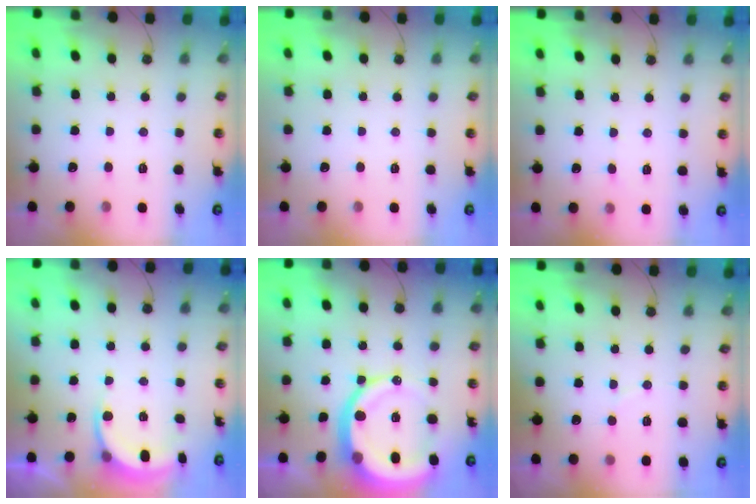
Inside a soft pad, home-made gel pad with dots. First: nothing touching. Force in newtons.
{"total": 0.0}
{"total": 3.9, "press": 3.9, "slide": 0.5}
{"total": 5.5, "press": 5.3, "slide": 1.2}
{"total": 16.5, "press": 16.3, "slide": 2.1}
{"total": 2.6, "press": 2.6, "slide": 0.3}